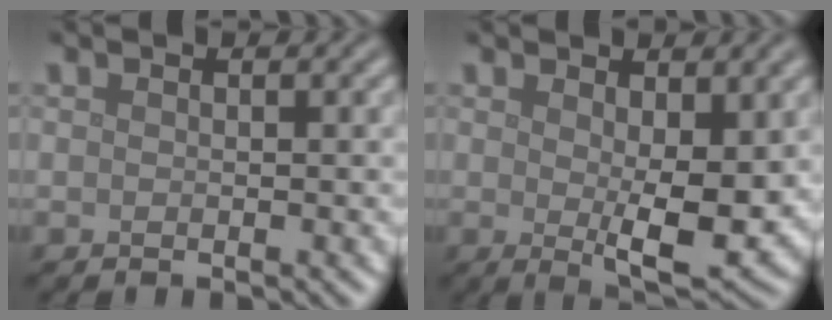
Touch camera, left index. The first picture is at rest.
{"total": 5.0, "force": [0.6, 1.7, 4.7], "torque": [-0.074, -0.016, 0.015]}